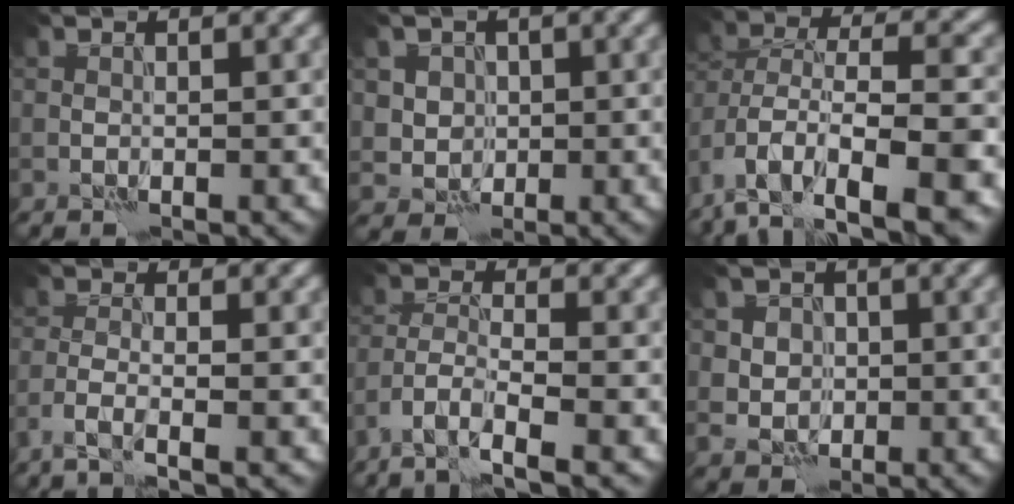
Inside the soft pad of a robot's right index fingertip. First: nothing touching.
{"total": 2.9, "force": [0.8, 2.7, 0.7], "torque": [-0.003, -0.002, 0.020]}
{"total": 10.4, "force": [-5.4, 5.2, 7.2], "torque": [-0.125, 0.014, -0.082]}
{"total": 2.4, "force": [-1.7, 0.3, 1.7], "torque": [-0.034, -0.002, -0.044]}
{"total": 4.5, "force": [-3.4, 0.8, 2.8], "torque": [-0.056, -0.004, -0.071]}
{"total": 3.7, "force": [0.5, 3.4, 1.4], "torque": [-0.005, 0.013, -0.004]}